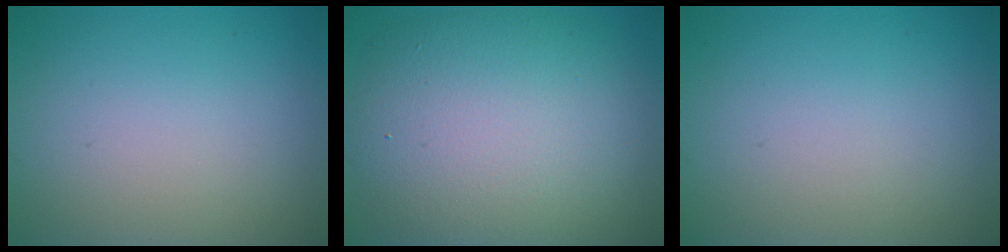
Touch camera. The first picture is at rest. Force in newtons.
{"total": 11.7, "press": 11.7, "slide": 0.6}
{"total": 0.0}